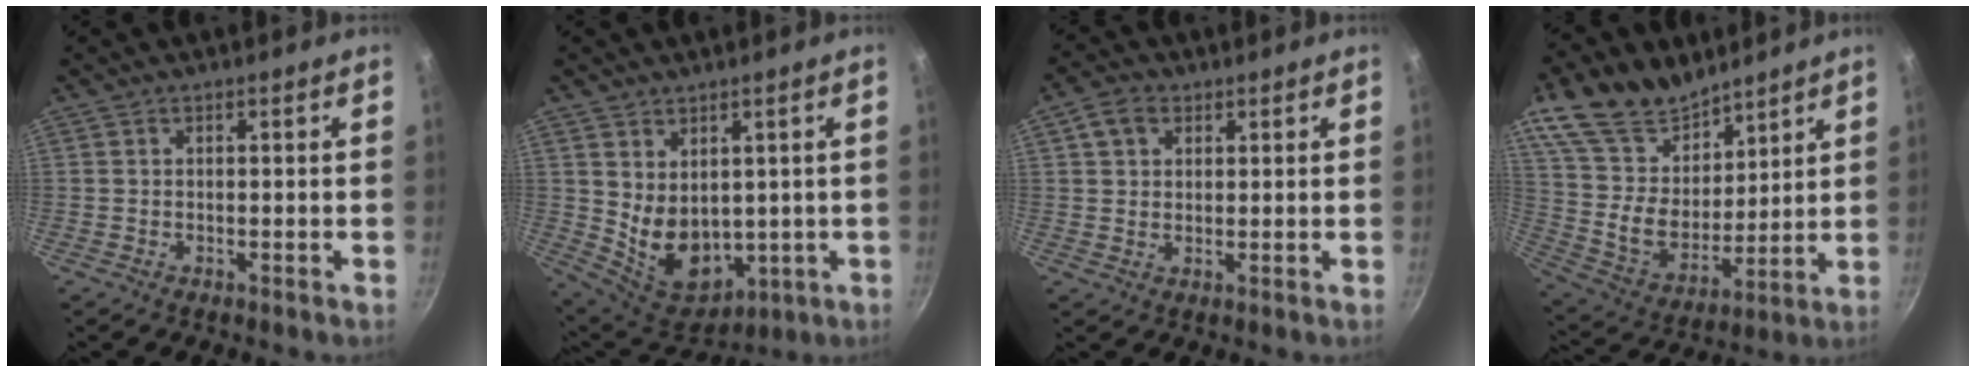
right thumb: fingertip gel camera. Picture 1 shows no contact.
{"total": 11.1, "force": [1.5, 8.1, 7.5], "torque": [-0.096, -0.034, 0.057]}
{"total": 4.9, "force": [2.0, 3.7, 2.5], "torque": [-0.035, 0.000, 0.032]}
{"total": 20.5, "force": [13.4, 12.4, 9.3], "torque": [-0.143, -0.069, 0.257]}